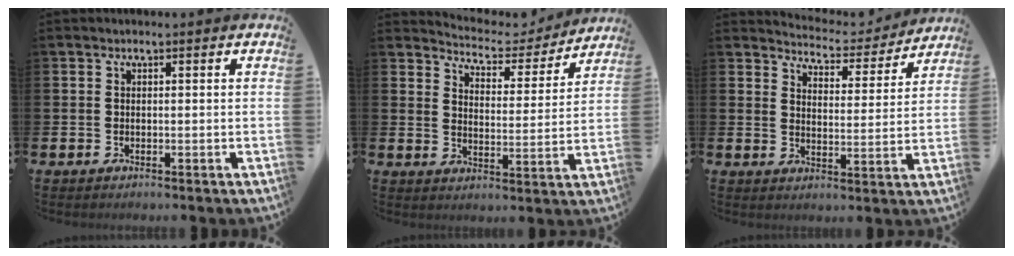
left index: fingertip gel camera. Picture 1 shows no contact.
{"total": 5.1, "force": [4.9, 1.3, 0.4], "torque": [-0.032, -0.042, 0.080]}
{"total": 5.0, "force": [4.9, 0.9, 0.2], "torque": [-0.016, -0.043, 0.081]}